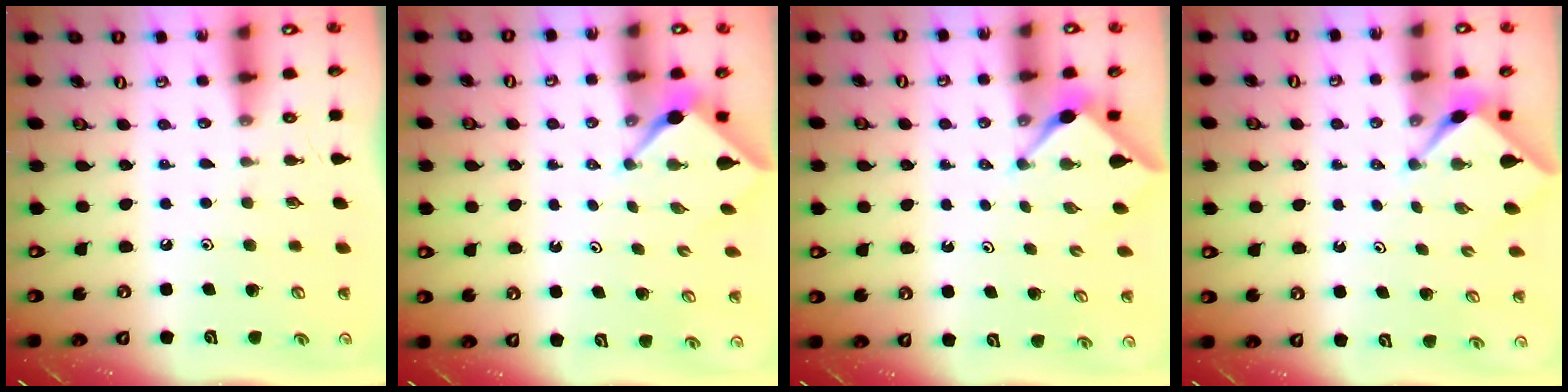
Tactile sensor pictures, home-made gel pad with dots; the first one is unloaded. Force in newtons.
{"total": 2.5, "press": 2.5, "slide": 0.3}
{"total": 2.9, "press": 2.9, "slide": 0.3}
{"total": 2.4, "press": 2.3, "slide": 0.3}